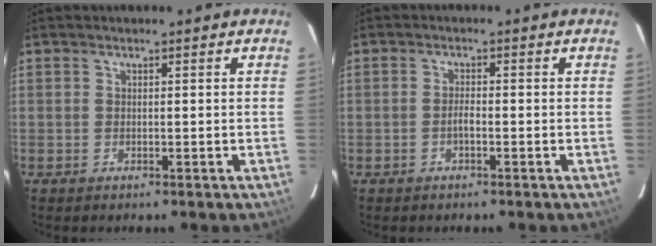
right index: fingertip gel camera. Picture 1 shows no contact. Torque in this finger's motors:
{"motor_torque": [0.26, -0.13, 0.14, 0.03]}